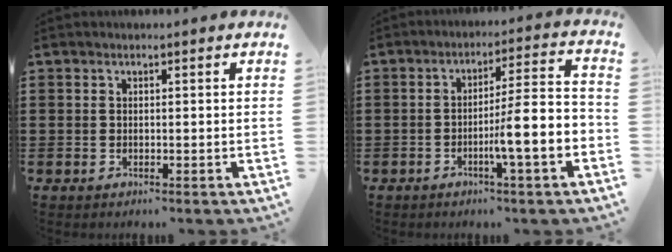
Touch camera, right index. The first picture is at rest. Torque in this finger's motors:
{"motor_torque": [2.14, 0.00, 0.91, 0.21]}